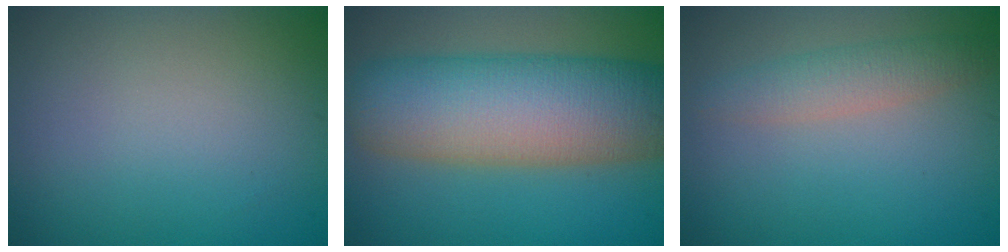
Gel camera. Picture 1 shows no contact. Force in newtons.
{"total": 11.7, "press": 11.7, "slide": 0.5}
{"total": 2.5, "press": 2.5, "slide": 0.1}